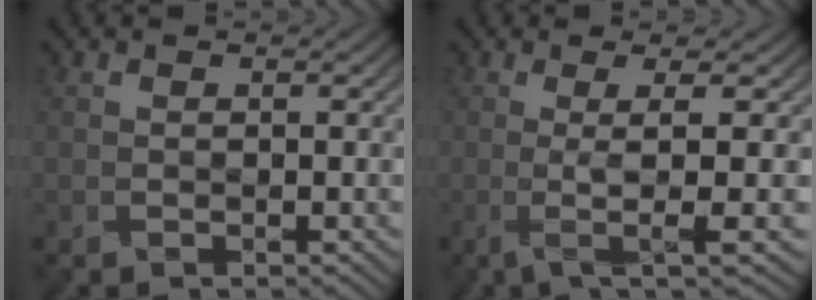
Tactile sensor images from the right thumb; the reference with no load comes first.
{"total": 5.0, "force": [-0.1, 0.6, 5.0], "torque": [-0.093, 0.005, 0.001]}